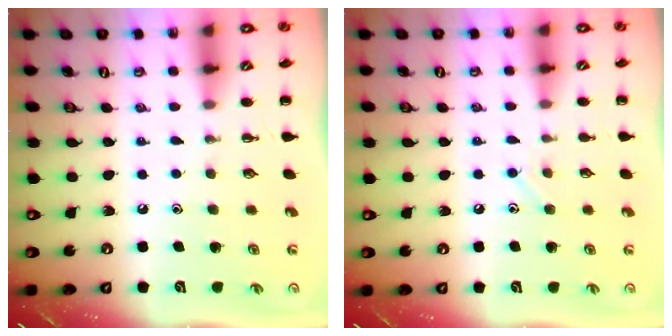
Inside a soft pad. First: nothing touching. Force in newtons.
{"total": 6.5, "press": 6.3, "slide": 1.7}